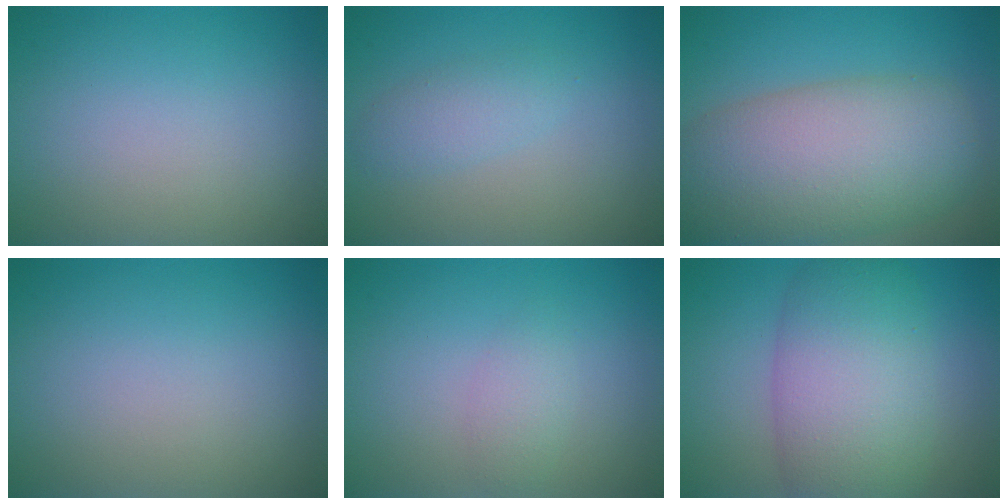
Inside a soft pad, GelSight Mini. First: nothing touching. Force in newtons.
{"total": 2.0, "press": 2.0, "slide": 0.1}
{"total": 11.1, "press": 11.0, "slide": 0.6}
{"total": 0.0}
{"total": 1.5, "press": 1.5, "slide": 0.0}
{"total": 8.9, "press": 8.9, "slide": 0.4}